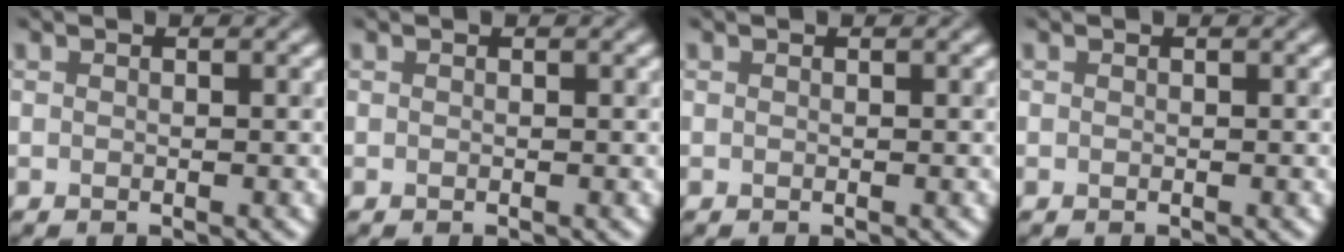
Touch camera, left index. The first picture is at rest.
{"total": 0.0}
{"total": 0.0}
{"total": 0.0}